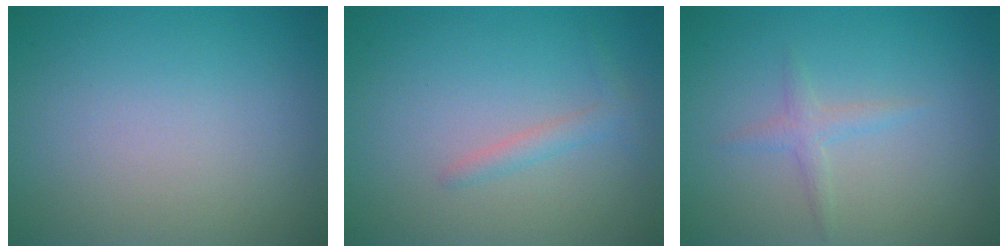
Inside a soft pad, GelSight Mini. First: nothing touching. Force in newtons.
{"total": 1.3, "press": 1.3, "slide": 0.1}
{"total": 1.4, "press": 1.4, "slide": 0.1}